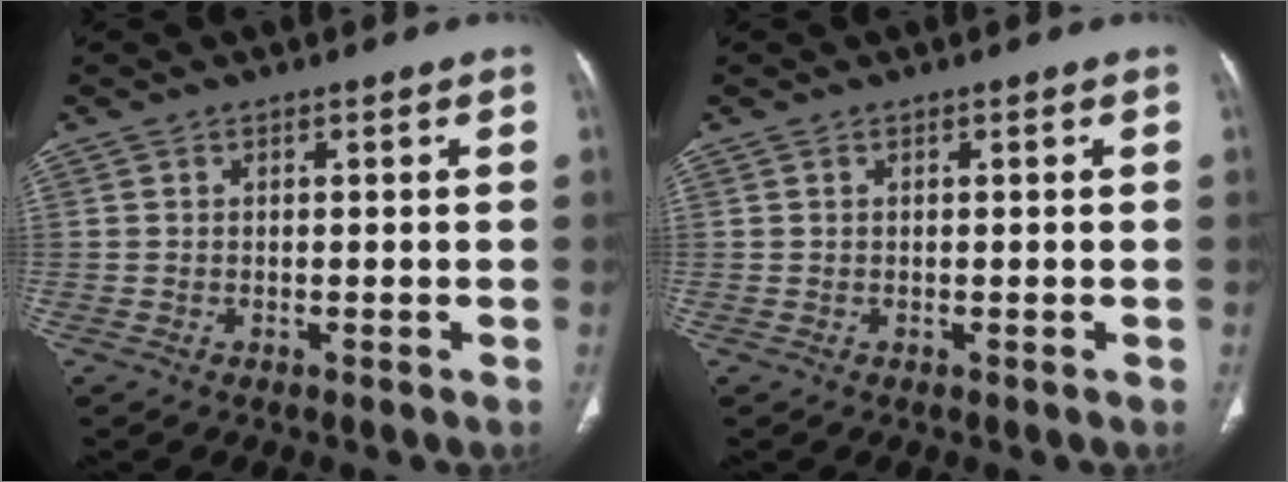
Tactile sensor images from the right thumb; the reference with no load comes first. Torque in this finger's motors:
{"motor_torque": [0.00, 0.00, 0.05, -0.05, 0.00]}